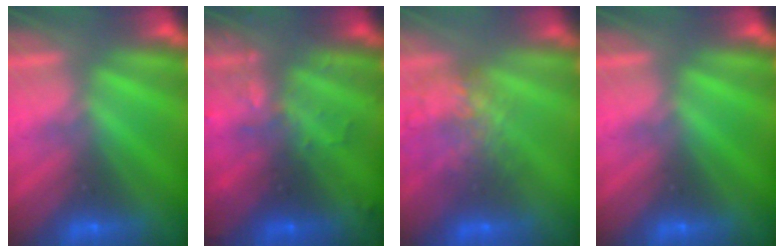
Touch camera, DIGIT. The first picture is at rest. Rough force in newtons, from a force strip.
{"total": 3.0}
{"total": 7.6}
{"total": 0.0}